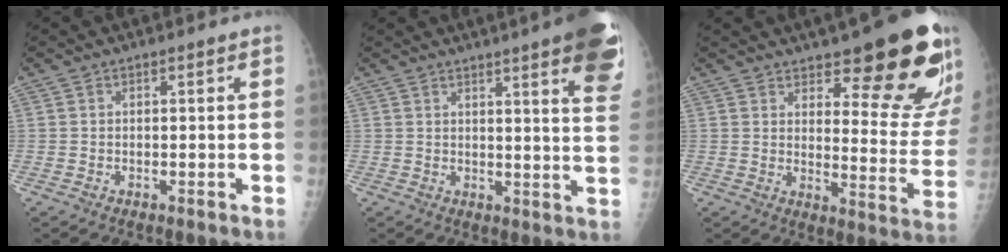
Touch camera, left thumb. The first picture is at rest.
{"total": 15.8, "force": [9.6, 2.0, 12.4], "torque": [-0.135, -0.034, 0.098]}
{"total": 19.3, "force": [12.7, 5.5, 13.5], "torque": [-0.134, -0.089, 0.165]}